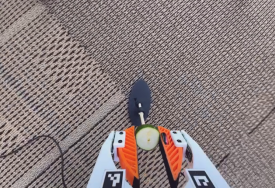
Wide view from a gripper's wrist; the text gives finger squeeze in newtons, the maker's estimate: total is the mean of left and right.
{"total": 6.6, "left": 5.9, "right": 7.2}